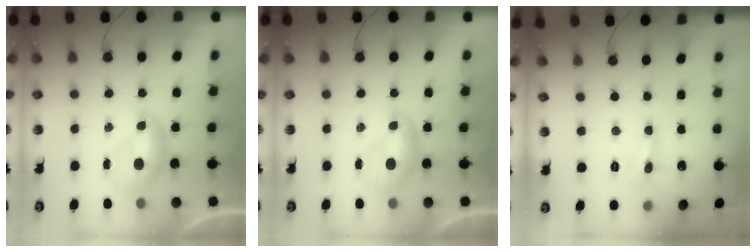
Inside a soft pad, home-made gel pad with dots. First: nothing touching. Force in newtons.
{"total": 0.0}
{"total": 1.7, "press": 1.6, "slide": 0.5}